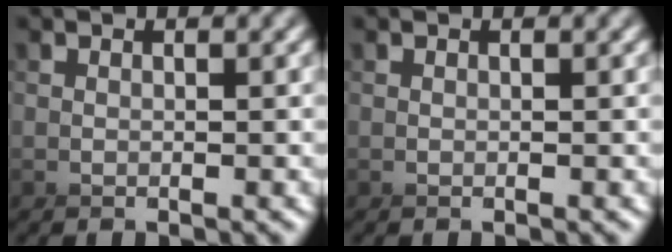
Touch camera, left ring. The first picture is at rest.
{"total": 0.0}